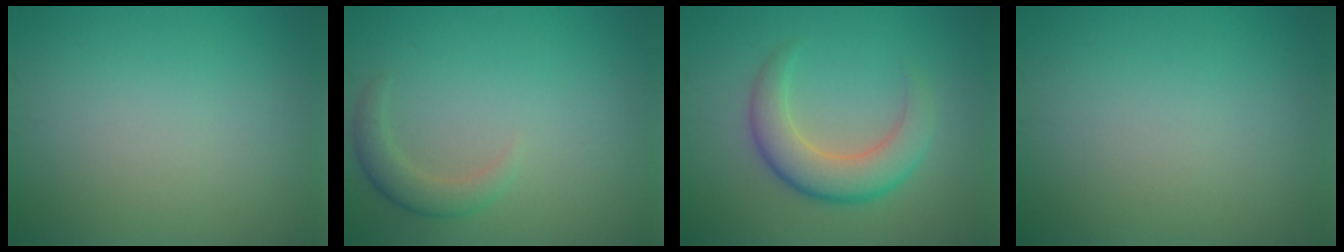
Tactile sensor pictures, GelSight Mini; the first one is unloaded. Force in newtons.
{"total": 2.3, "press": 2.3, "slide": 0.3}
{"total": 5.1, "press": 5.1, "slide": 0.2}
{"total": 0.0}